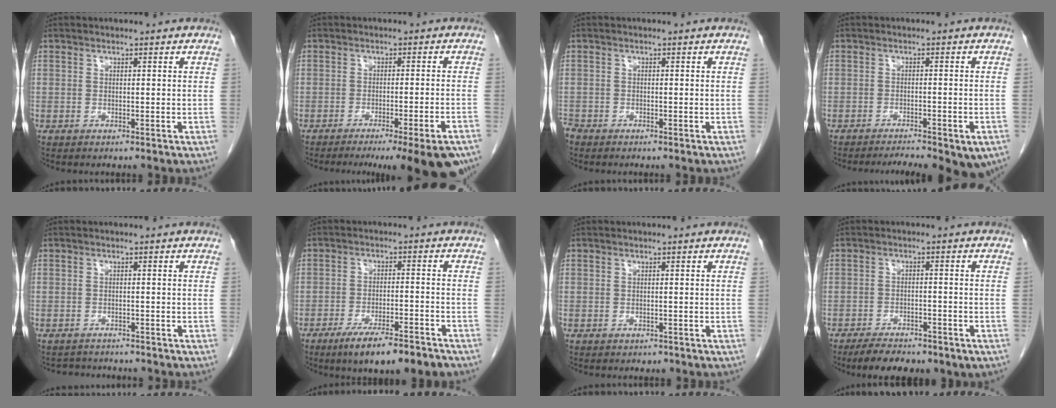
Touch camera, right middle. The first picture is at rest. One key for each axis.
{"total": 13.8, "fx": -11.0, "fy": 0.4, "fz": 8.4, "tx": -0.063, "ty": -0.018, "tz": -0.144}
{"total": 1.4, "fx": -1.3, "fy": 0.6, "fz": 0.2, "tx": -0.006, "ty": -0.001, "tz": -0.024}
{"total": 10.9, "fx": -8.2, "fy": 2.7, "fz": 6.7, "tx": -0.091, "ty": -0.004, "tz": -0.105}
{"total": 2.8, "fx": -2.7, "fy": 0.8, "fz": 0.0, "tx": 0.000, "ty": -0.006, "tz": -0.039}
{"total": 9.6, "fx": -7.2, "fy": 1.5, "fz": 6.3, "tx": -0.090, "ty": -0.014, "tz": -0.114}
{"total": 0.7, "fx": -0.5, "fy": 0.4, "fz": 0.1, "tx": -0.007, "ty": 0.002, "tz": -0.004}
{"total": 7.5, "fx": -5.7, "fy": 2.9, "fz": 3.9, "tx": -0.059, "ty": -0.003, "tz": -0.080}